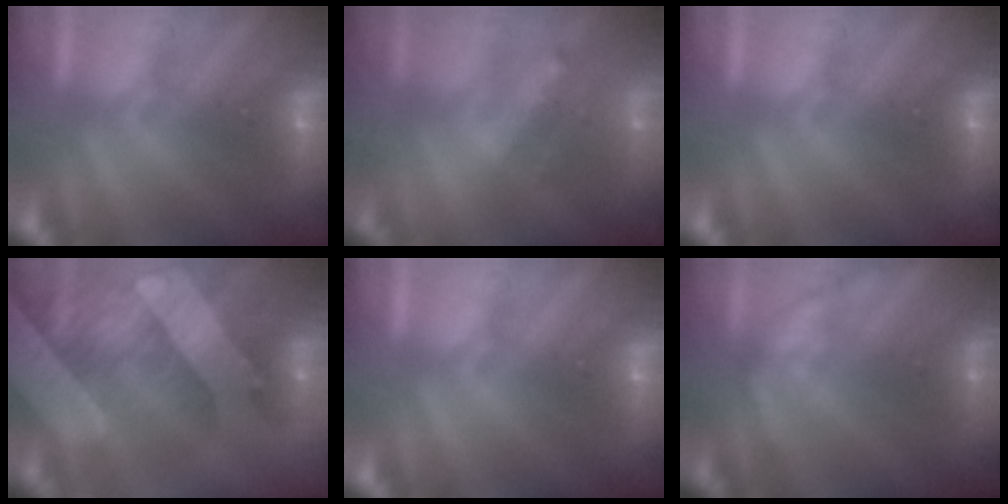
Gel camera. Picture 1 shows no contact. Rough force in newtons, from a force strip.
{"total": 2.4}
{"total": 0.0}
{"total": 3.4}
{"total": 0.0}
{"total": 2.2}